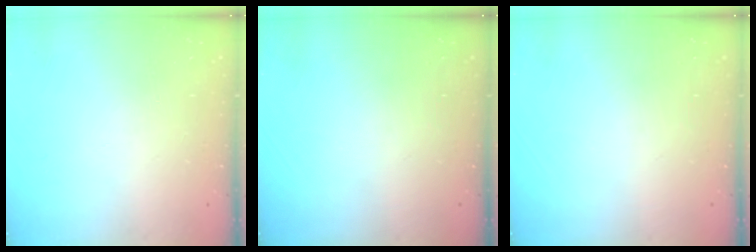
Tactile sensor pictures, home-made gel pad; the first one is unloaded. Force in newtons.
{"total": 0.0}
{"total": 0.0}